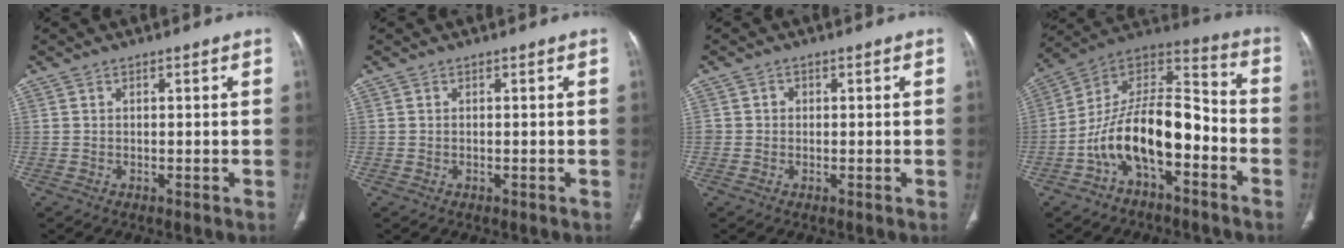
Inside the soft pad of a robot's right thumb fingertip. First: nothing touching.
{"total": 0.0}
{"total": 1.5, "force": [0.0, 1.5, 0.4], "torque": [0.005, 0.005, -0.002]}
{"total": 17.2, "force": [-6.3, 8.5, 13.5], "torque": [-0.223, 0.084, -0.111]}